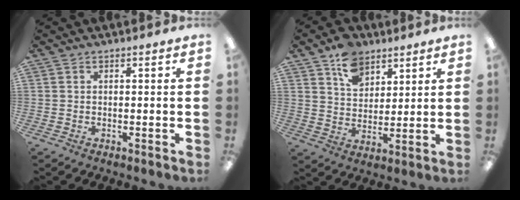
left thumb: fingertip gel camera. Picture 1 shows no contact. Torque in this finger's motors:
{"motor_torque": [1.05, 0.59, 0.61, -0.71, 0.05]}